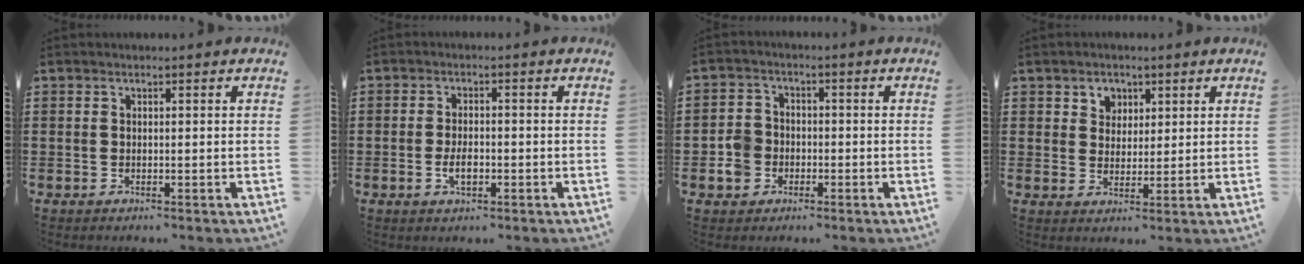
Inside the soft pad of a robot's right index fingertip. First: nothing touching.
{"total": 3.1, "force": [-0.9, 1.5, 2.6], "torque": [-0.047, 0.003, -0.016]}
{"total": 4.5, "force": [-1.5, 3.8, 1.8], "torque": [-0.055, 0.004, -0.034]}
{"total": 3.3, "force": [1.8, 2.7, 0.2], "torque": [-0.019, 0.012, 0.031]}